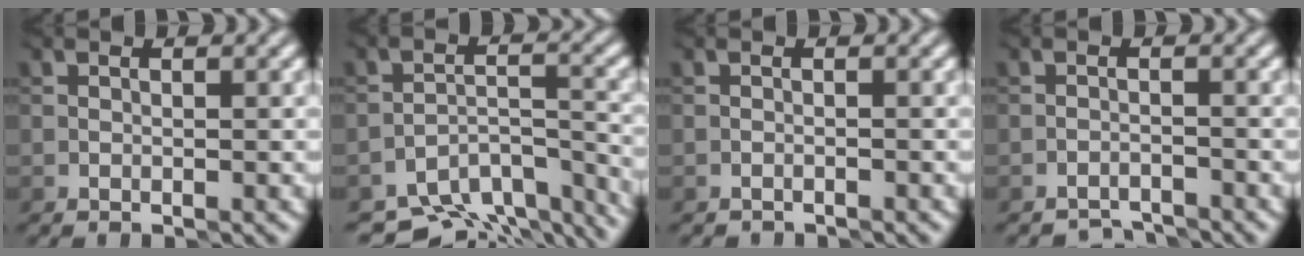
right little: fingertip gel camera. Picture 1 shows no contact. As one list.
[{"total": 10.6, "force": [-8.6, 4.3, 4.5], "torque": [-0.073, -0.001, -0.111]}, {"total": 0.8, "force": [-0.8, 0.0, -0.2], "torque": [0.004, -0.002, -0.018]}, {"total": 2.8, "force": [-2.8, 0.3, 0.2], "torque": [0.000, -0.003, -0.053]}]